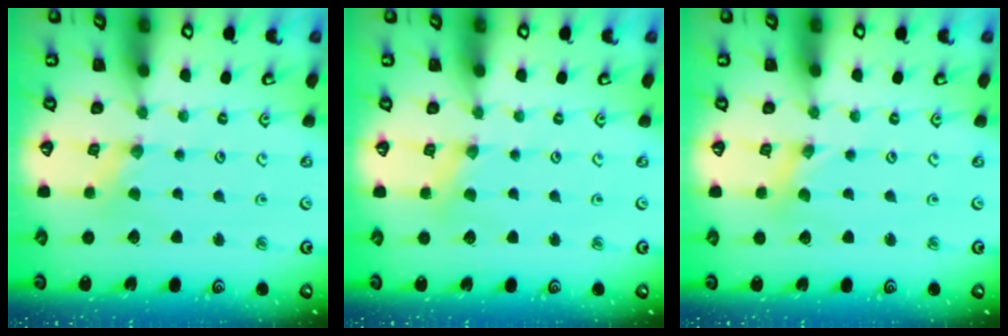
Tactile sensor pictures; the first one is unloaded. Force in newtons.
{"total": 2.4, "press": 2.4, "slide": 0.3}
{"total": 0.0}